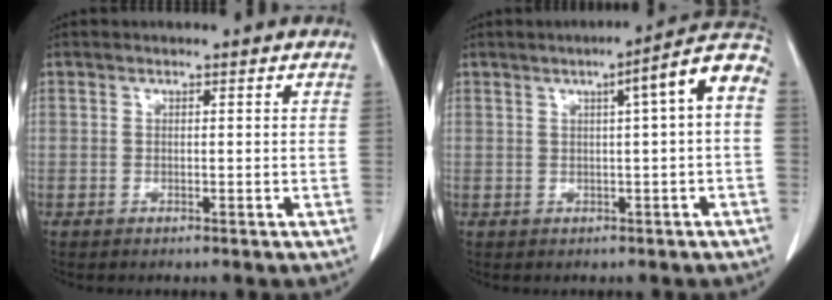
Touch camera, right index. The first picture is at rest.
{"total": 8.1, "force": [1.4, 0.2, 8.0], "torque": [-0.102, 0.022, 0.012]}